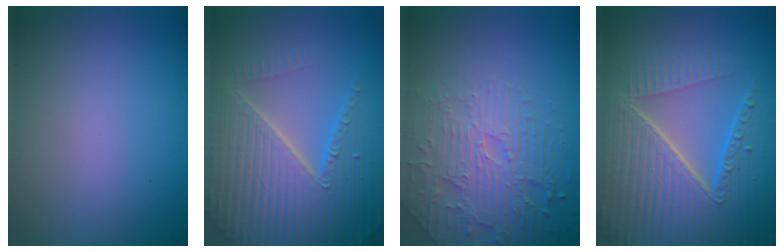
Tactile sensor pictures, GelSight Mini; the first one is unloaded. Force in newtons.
{"total": 7.0, "press": 6.8, "slide": 1.7}
{"total": 4.4, "press": 4.1, "slide": 1.6}
{"total": 8.9, "press": 6.1, "slide": 6.4}